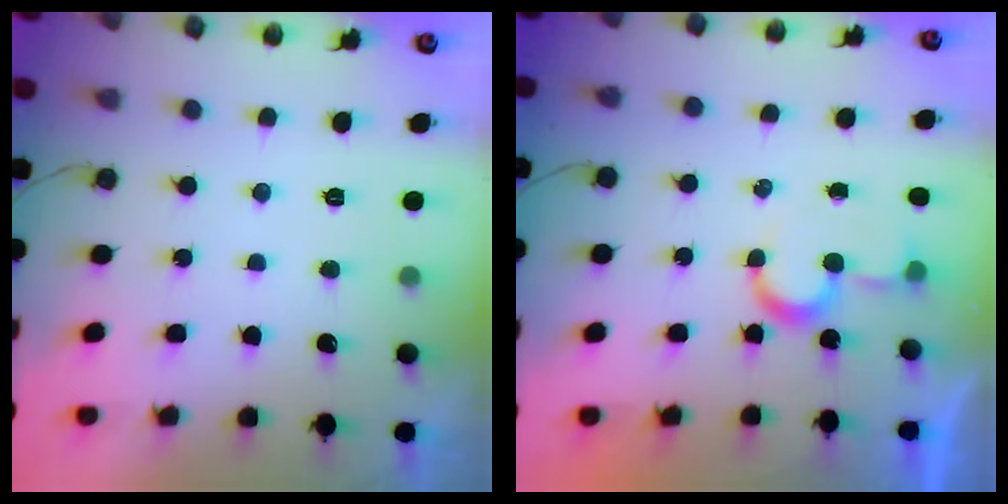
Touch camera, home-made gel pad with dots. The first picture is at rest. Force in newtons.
{"total": 5.6, "press": 5.5, "slide": 0.4}